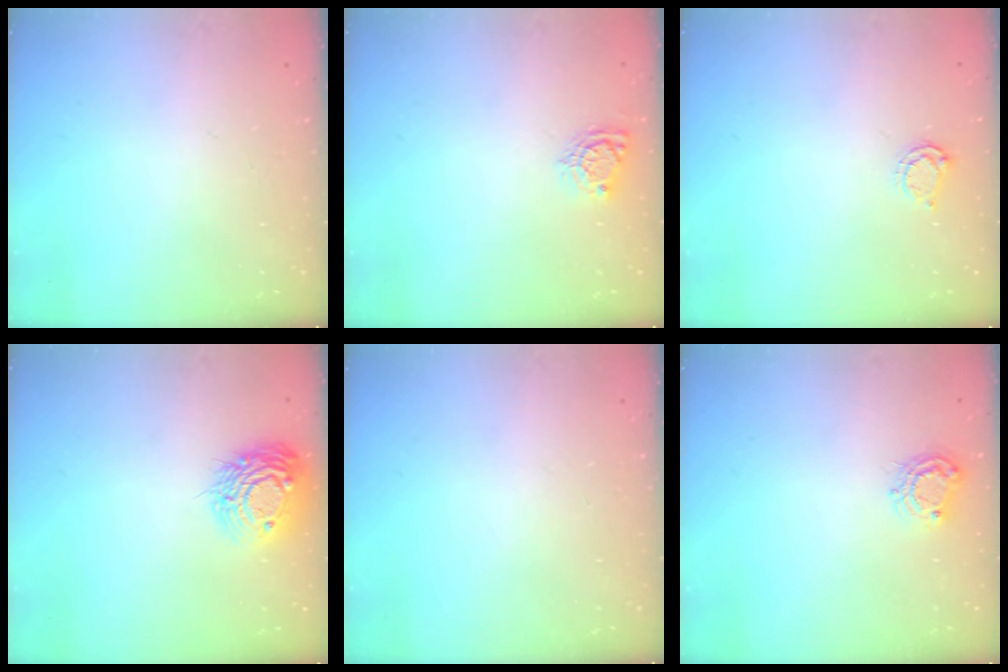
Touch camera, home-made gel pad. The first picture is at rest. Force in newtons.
{"total": 5.4, "press": 5.4, "slide": 0.1}
{"total": 4.4, "press": 4.4, "slide": 0.5}
{"total": 12.5, "press": 12.4, "slide": 0.9}
{"total": 0.0}
{"total": 6.7, "press": 6.7, "slide": 0.6}